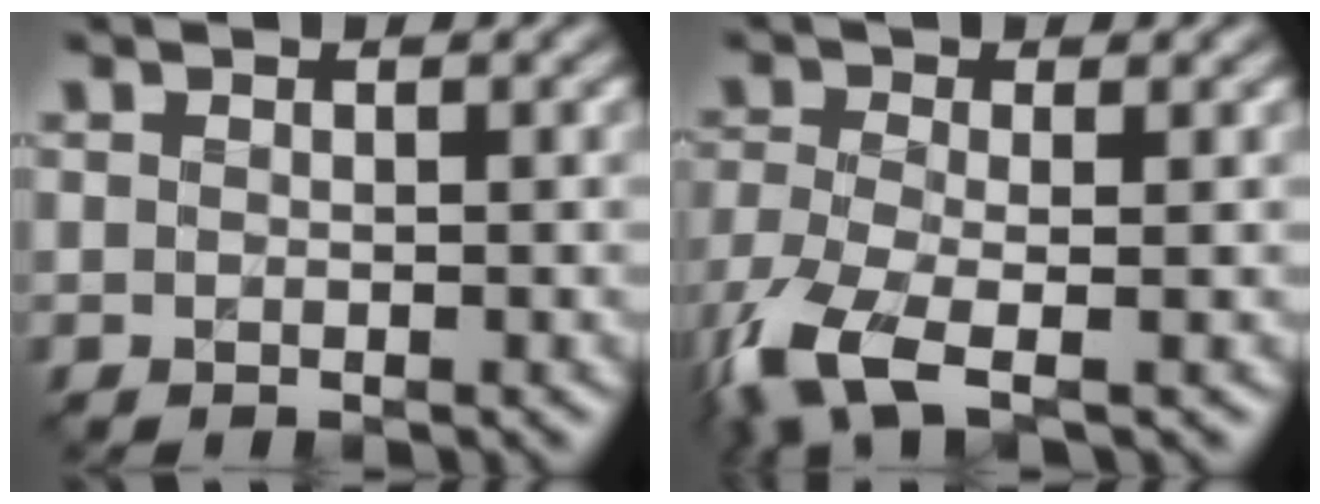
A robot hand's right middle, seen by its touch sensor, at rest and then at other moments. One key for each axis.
{"total": 6.9, "fx": -3.8, "fy": 2.3, "fz": 5.3, "tx": -0.128, "ty": -0.021, "tz": -0.082}